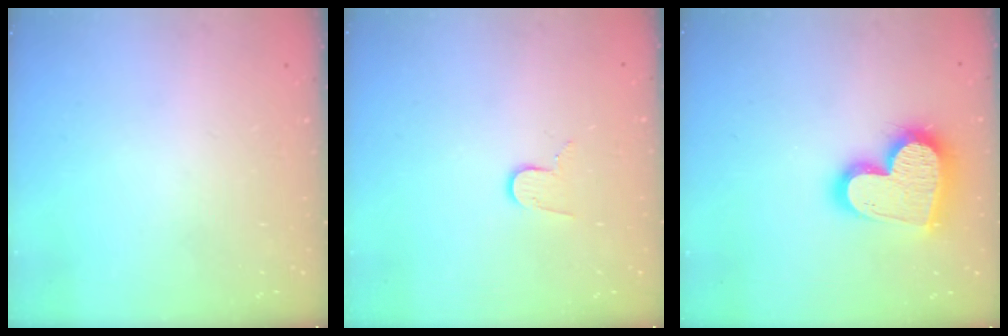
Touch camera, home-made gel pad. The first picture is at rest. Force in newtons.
{"total": 6.5, "press": 6.5, "slide": 0.6}
{"total": 21.6, "press": 21.5, "slide": 1.8}